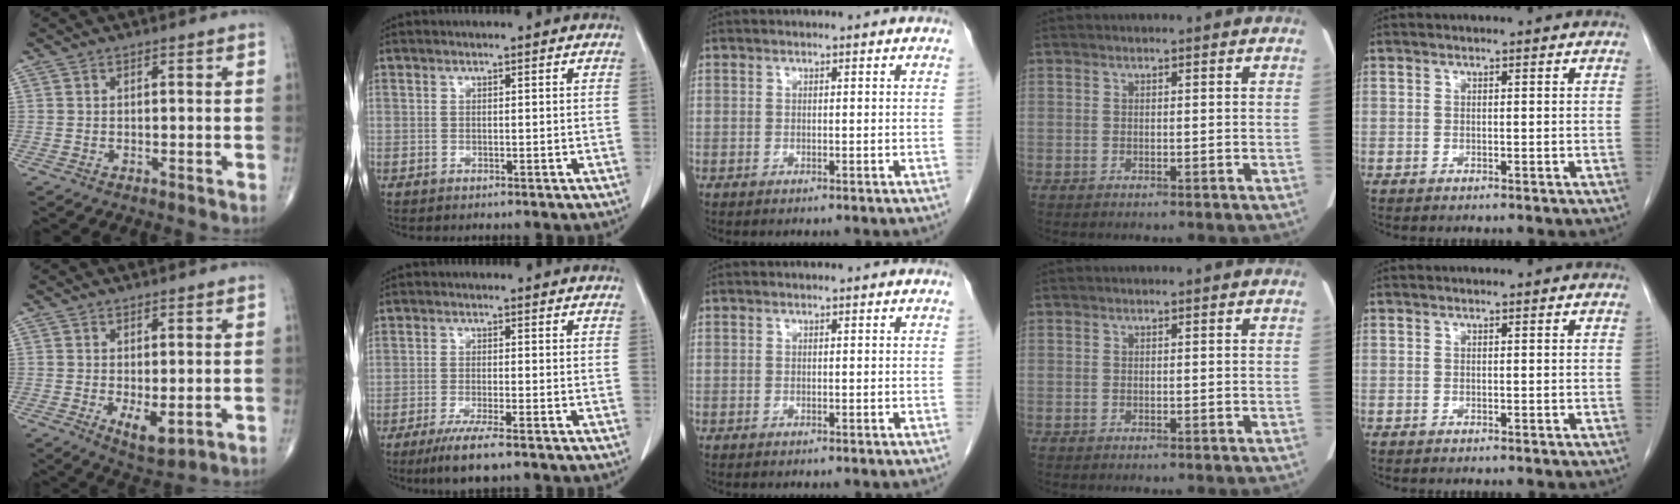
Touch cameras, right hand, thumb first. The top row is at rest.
{"thumb": {"total": 5.0, "force": [-0.9, 2.2, 4.4], "torque": [-0.067, -0.016, -0.004]}, "index": {"total": 6.2, "force": [-4.2, 0.2, 4.5], "torque": [-0.081, -0.017, -0.069]}}